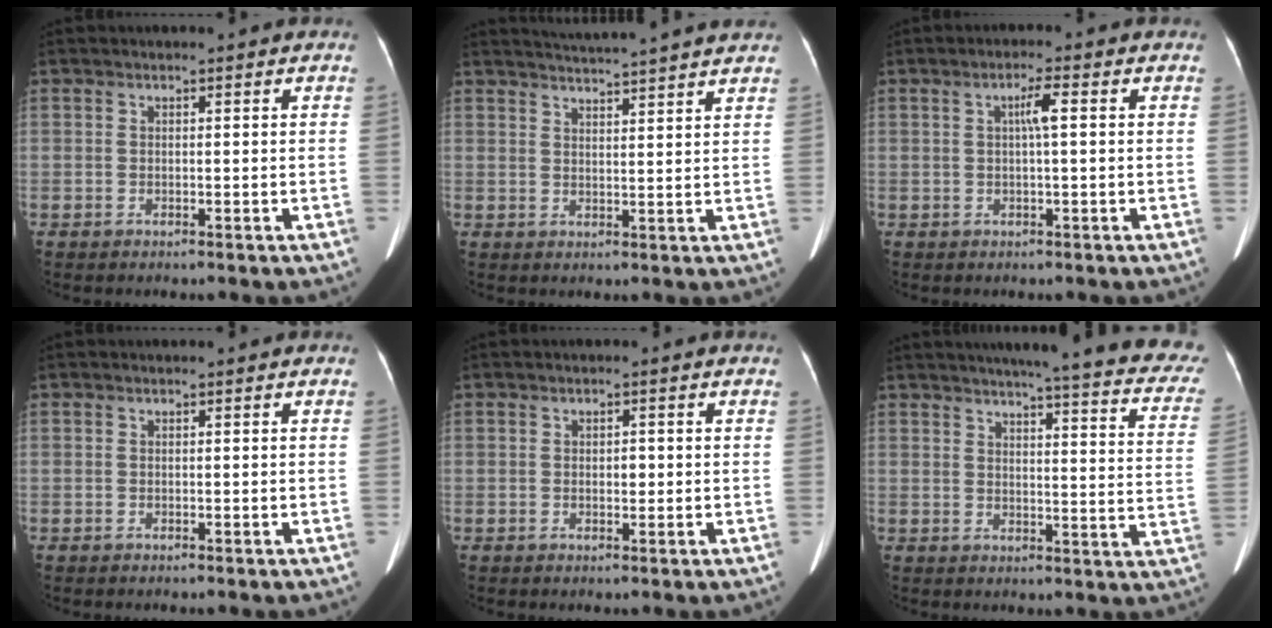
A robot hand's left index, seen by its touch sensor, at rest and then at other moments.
{"total": 12.1, "force": [11.3, -0.6, 4.3], "torque": [-0.076, 0.003, 0.139]}
{"total": 2.6, "force": [0.4, 0.1, 2.6], "torque": [-0.048, 0.007, 0.007]}
{"total": 0.0}
{"total": 1.4, "force": [-0.3, 0.8, 1.1], "torque": [-0.020, -0.001, -0.005]}
{"total": 26.0, "force": [22.4, 2.4, 13.0], "torque": [-0.166, -0.054, 0.242]}